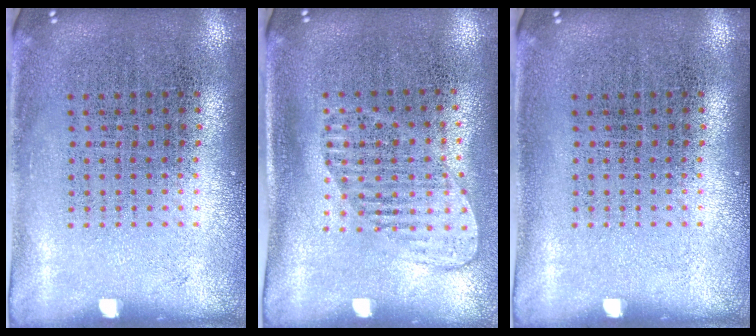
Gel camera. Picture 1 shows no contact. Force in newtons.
{"total": 1.4, "press": 1.2, "slide": 0.8}
{"total": 0.0}